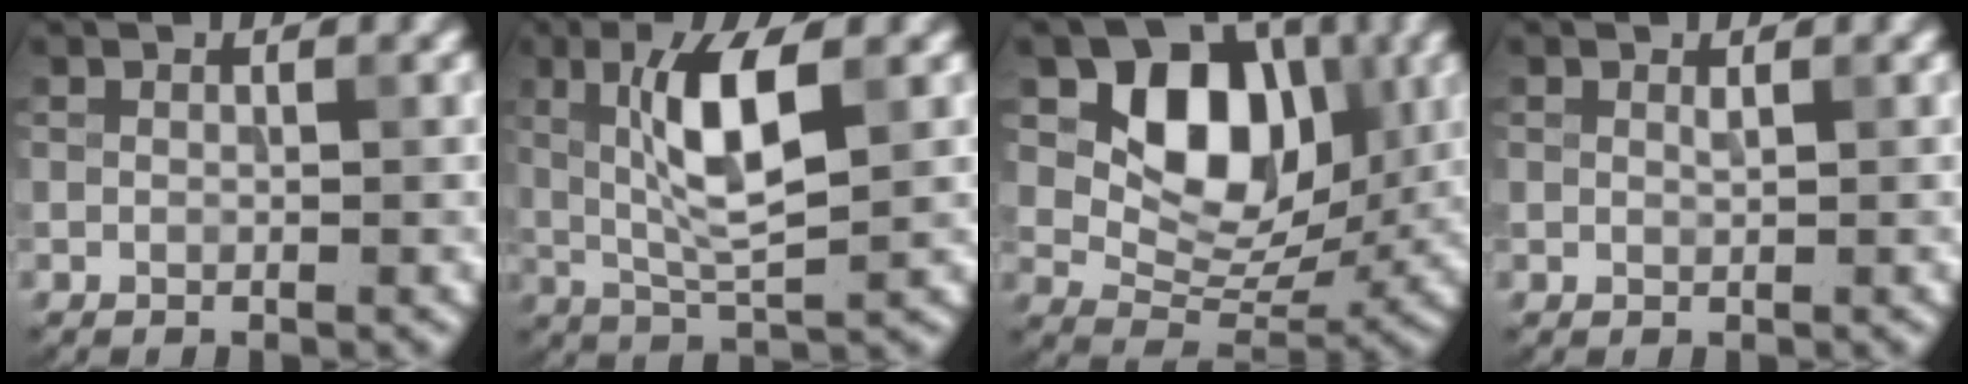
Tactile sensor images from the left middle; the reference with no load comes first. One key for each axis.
{"total": 6.7, "fx": 1.4, "fy": 1.6, "fz": 6.3, "tx": -0.121, "ty": 0.003, "tz": 0.028}
{"total": 9.0, "fx": 2.6, "fy": 6.4, "fz": 5.8, "tx": -0.081, "ty": -0.008, "tz": 0.038}
{"total": 0.6, "fx": 0.3, "fy": 0.5, "fz": 0.2, "tx": -0.004, "ty": -0.003, "tz": 0.007}